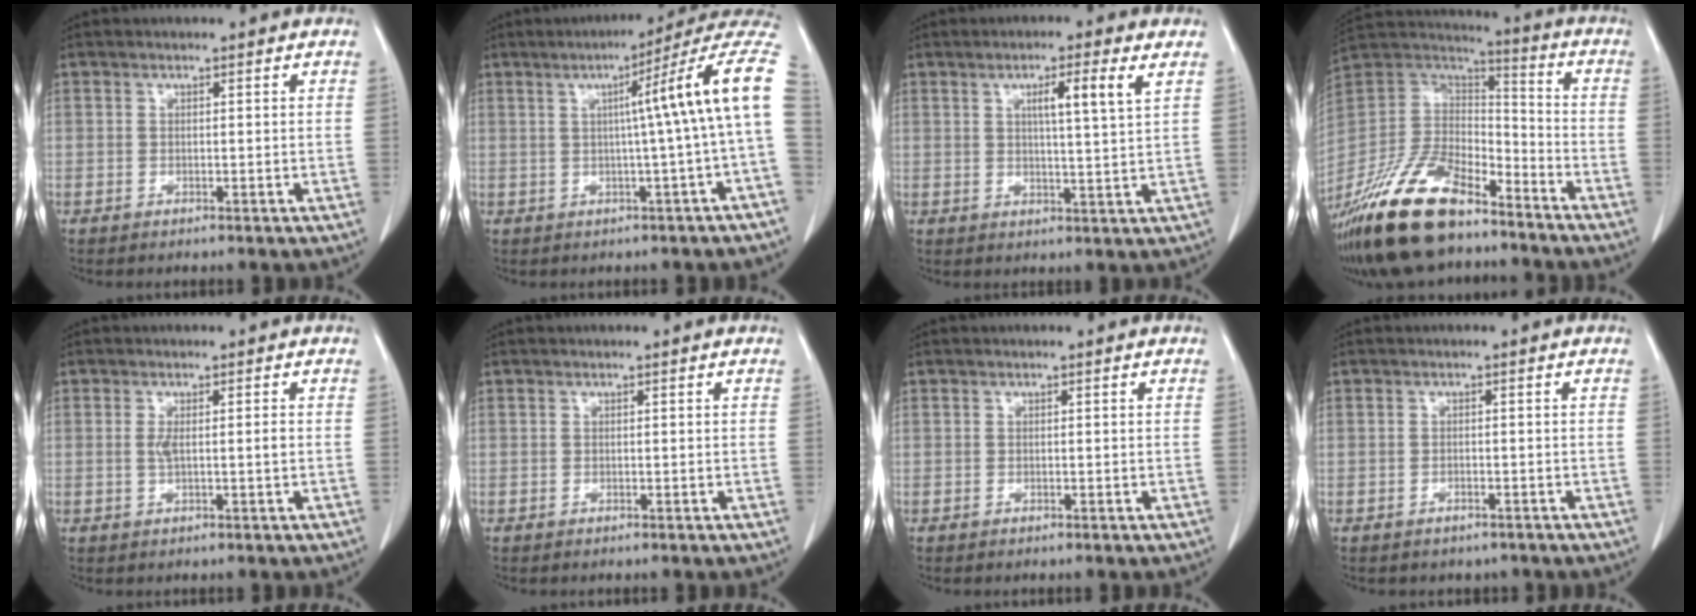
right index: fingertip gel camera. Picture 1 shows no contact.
{"total": 13.2, "force": [1.7, -1.6, 13.0], "torque": [-0.156, 0.028, 0.012]}
{"total": 5.8, "force": [2.6, -0.4, 5.2], "torque": [-0.083, -0.002, 0.038]}
{"total": 21.1, "force": [-15.6, 7.6, 12.1], "torque": [-0.265, -0.007, -0.291]}
{"total": 2.4, "force": [0.0, 0.2, 2.4], "torque": [-0.044, -0.001, 0.003]}
{"total": 0.0}
{"total": 0.0}
{"total": 1.7, "force": [-1.3, 1.1, 0.3], "torque": [-0.006, 0.001, -0.014]}